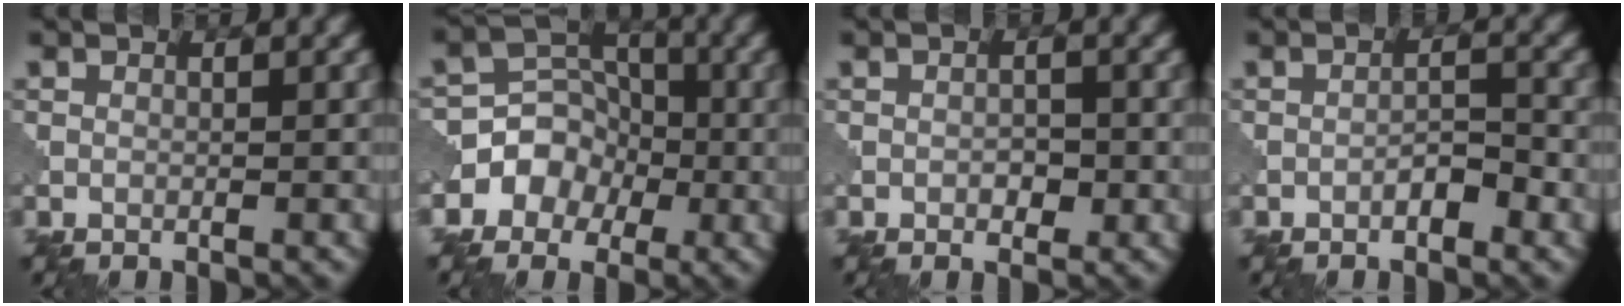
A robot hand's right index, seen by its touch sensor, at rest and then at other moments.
{"total": 5.0, "force": [-1.9, 4.3, 1.6], "torque": [0.008, 0.019, -0.060]}
{"total": 1.4, "force": [-0.3, 0.9, 1.0], "torque": [-0.014, -0.001, -0.007]}
{"total": 1.9, "force": [-1.1, 0.7, 1.5], "torque": [-0.024, 0.006, -0.021]}